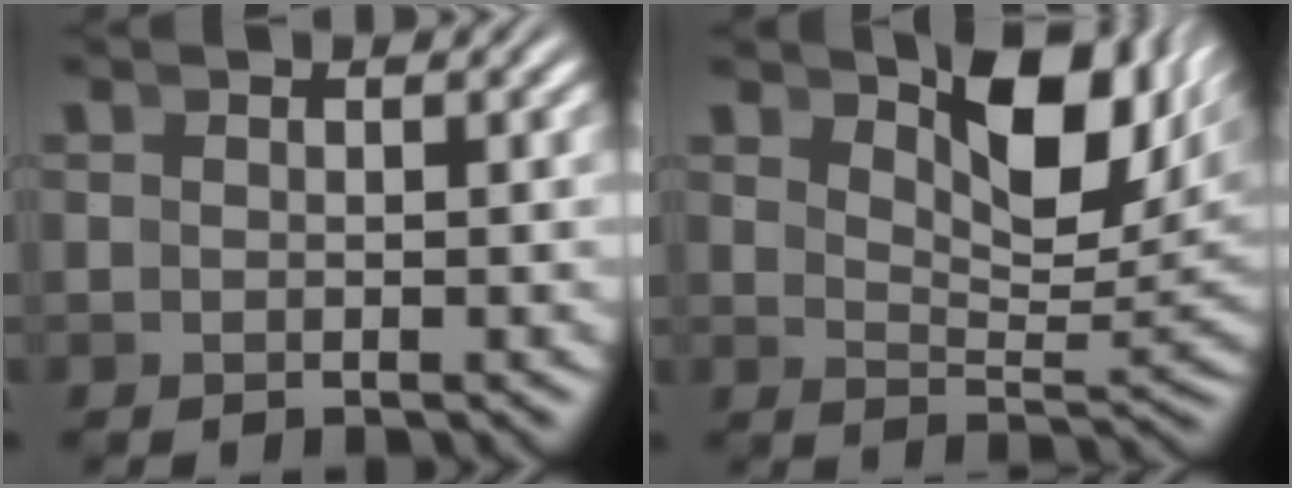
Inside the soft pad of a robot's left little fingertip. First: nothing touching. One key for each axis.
{"total": 7.5, "fx": 4.2, "fy": 2.1, "fz": 5.8, "tx": -0.063, "ty": 0.004, "tz": 0.063}